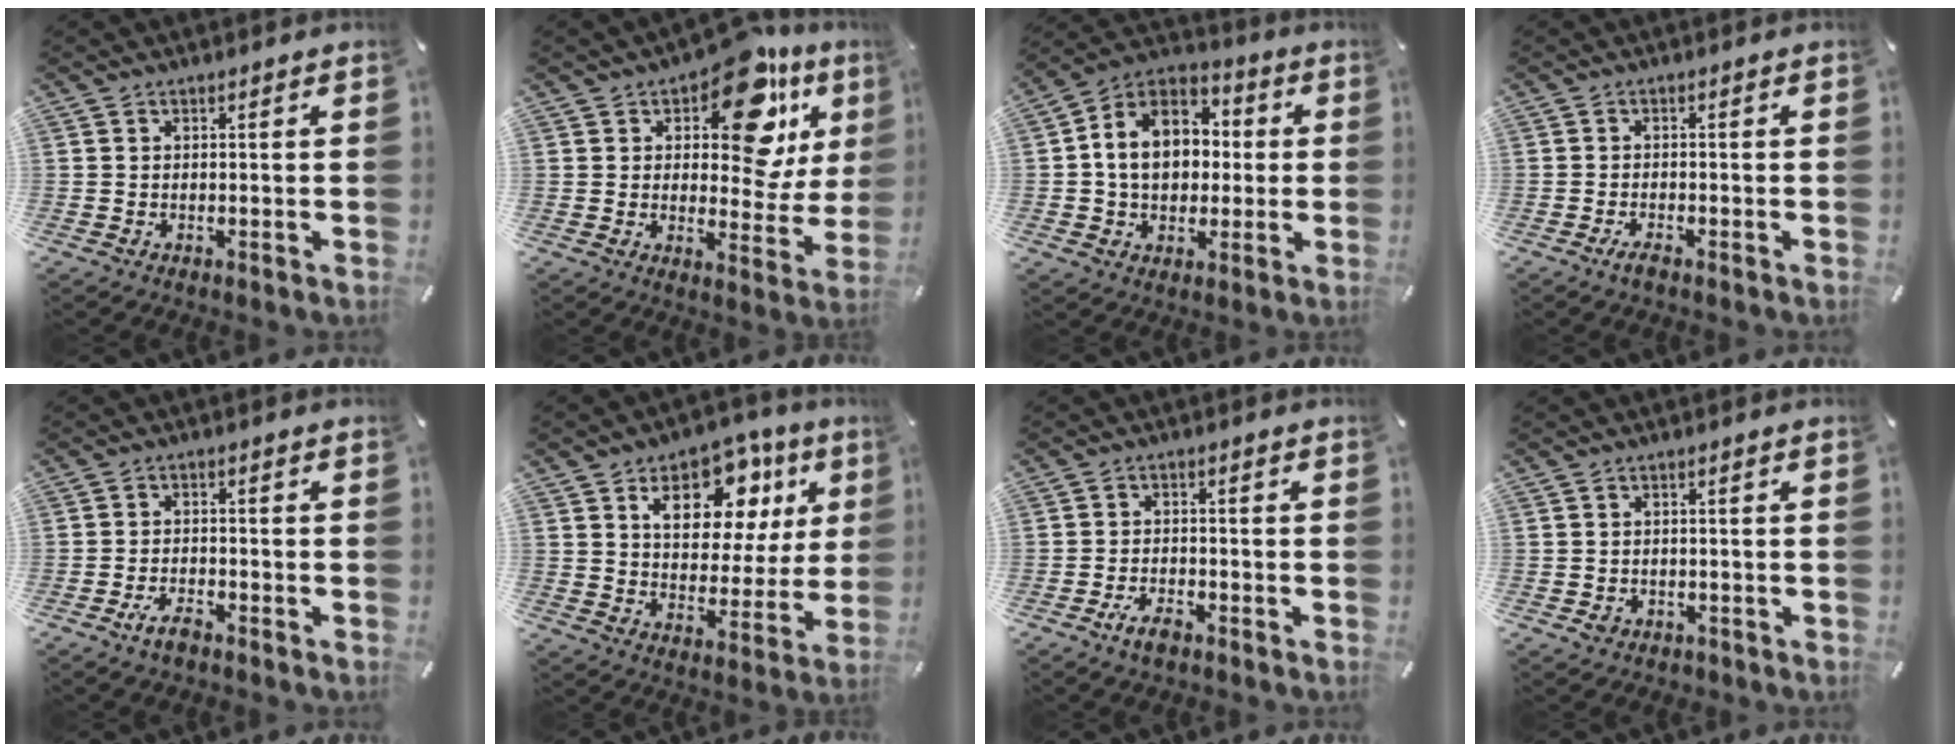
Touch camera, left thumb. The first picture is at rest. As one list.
[{"total": 17.9, "force": [9.5, 8.8, 12.4], "torque": [-0.166, -0.058, 0.154]}, {"total": 12.8, "force": [-0.5, 10.7, 7.0], "torque": [-0.147, 0.005, -0.014]}, {"total": 1.9, "force": [-1.4, 0.5, 1.1], "torque": [-0.020, 0.005, -0.027]}, {"total": 4.2, "force": [-3.0, 1.5, 2.4], "torque": [-0.057, 0.009, -0.061]}, {"total": 16.0, "force": [8.0, 10.2, 9.3], "torque": [-0.133, -0.038, 0.137]}, {"total": 4.1, "force": [-2.8, 1.7, 2.4], "torque": [-0.051, 0.011, -0.055]}, {"total": 2.0, "force": [-0.9, 1.7, 0.7], "torque": [-0.013, 0.004, -0.019]}]